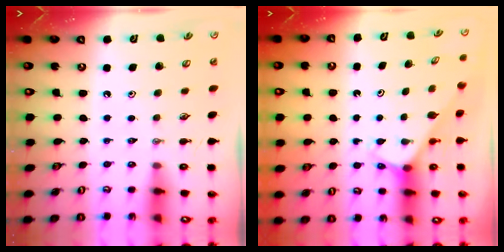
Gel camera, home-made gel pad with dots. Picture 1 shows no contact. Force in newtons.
{"total": 3.6, "press": 3.6, "slide": 0.3}